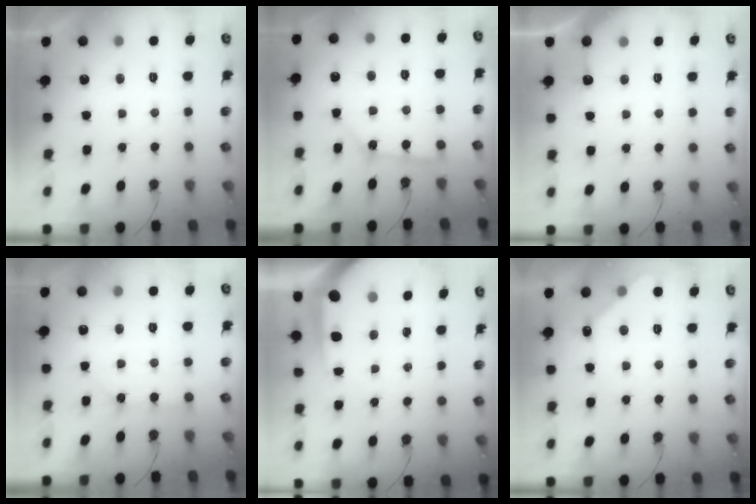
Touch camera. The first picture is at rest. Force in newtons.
{"total": 3.3, "press": 3.3, "slide": 0.3}
{"total": 3.2, "press": 3.1, "slide": 0.3}
{"total": 1.7, "press": 1.7, "slide": 0.1}
{"total": 5.8, "press": 5.8, "slide": 0.4}
{"total": 5.7, "press": 5.6, "slide": 0.7}